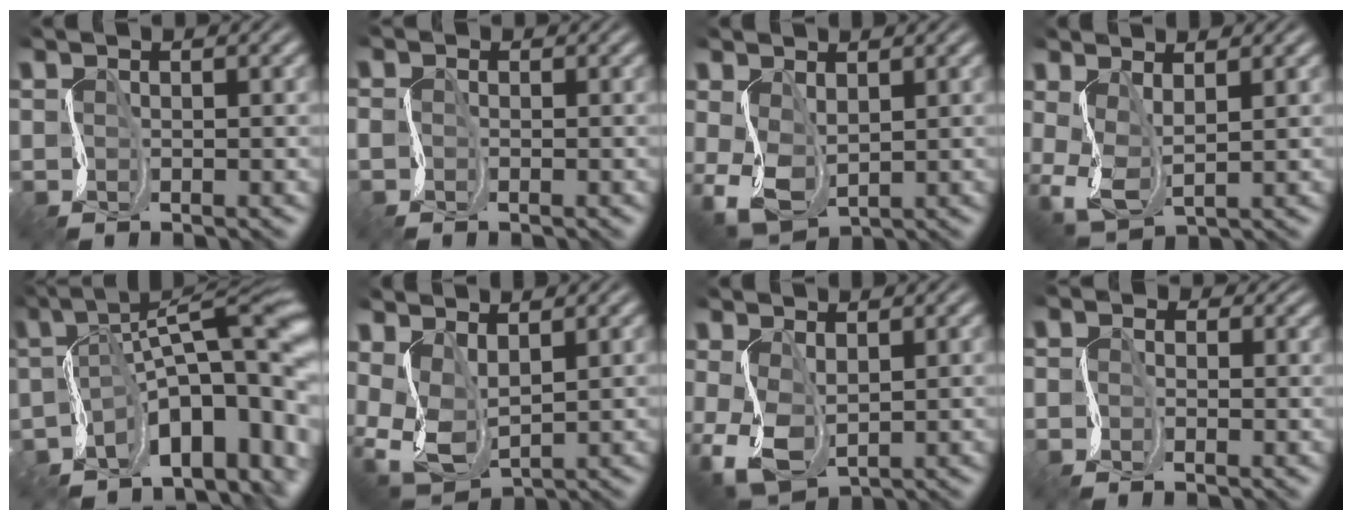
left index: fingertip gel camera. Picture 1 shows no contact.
{"total": 1.4, "force": [-1.2, 0.1, -0.8], "torque": [0.005, -0.003, -0.016]}
{"total": 2.8, "force": [-0.4, 2.0, 2.0], "torque": [-0.074, -0.006, 0.004]}
{"total": 2.7, "force": [0.0, 1.4, 2.3], "torque": [-0.076, -0.007, 0.007]}
{"total": 11.2, "force": [-3.7, 4.5, 9.5], "torque": [-0.122, 0.015, -0.053]}
{"total": 3.1, "force": [0.4, 2.0, 2.4], "torque": [-0.077, -0.005, 0.020]}
{"total": 3.4, "force": [-1.0, 2.1, 2.4], "torque": [-0.084, -0.008, -0.008]}
{"total": 1.4, "force": [-0.9, 1.0, -0.3], "torque": [0.007, 0.006, -0.026]}